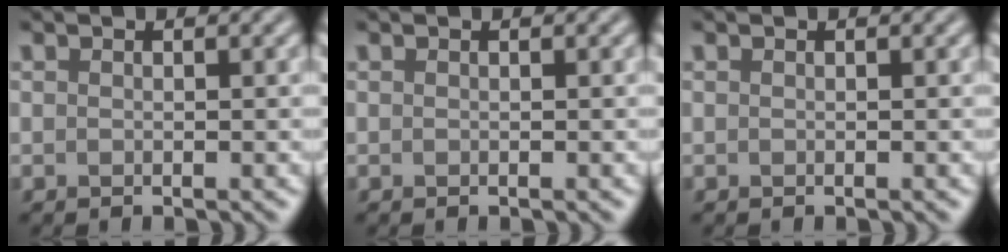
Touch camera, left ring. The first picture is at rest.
{"total": 0.0}
{"total": 0.0}